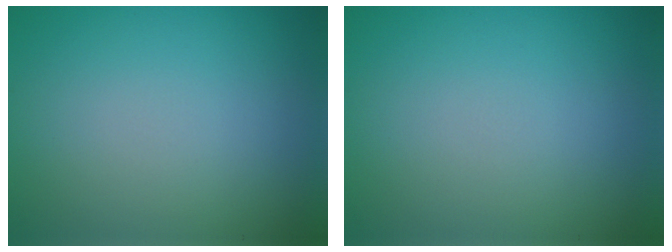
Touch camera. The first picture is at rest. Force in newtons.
{"total": 0.0}